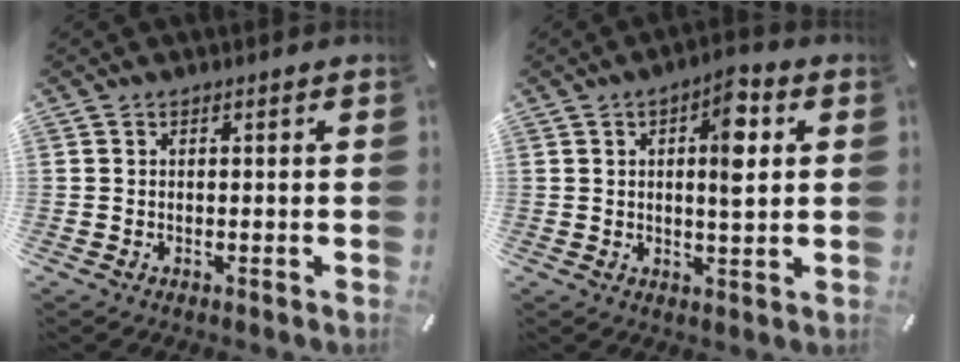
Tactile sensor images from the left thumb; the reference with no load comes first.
{"total": 8.3, "force": [2.4, 3.1, 7.4], "torque": [-0.097, -0.013, 0.031]}